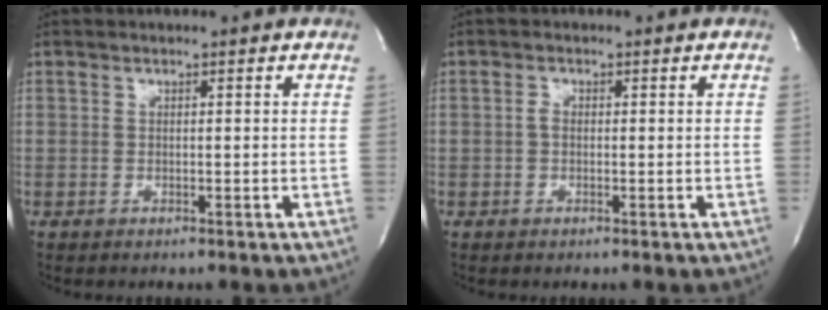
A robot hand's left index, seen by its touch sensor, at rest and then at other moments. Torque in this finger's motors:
{"motor_torque": [-0.97, 1.01, -0.33, -0.04]}